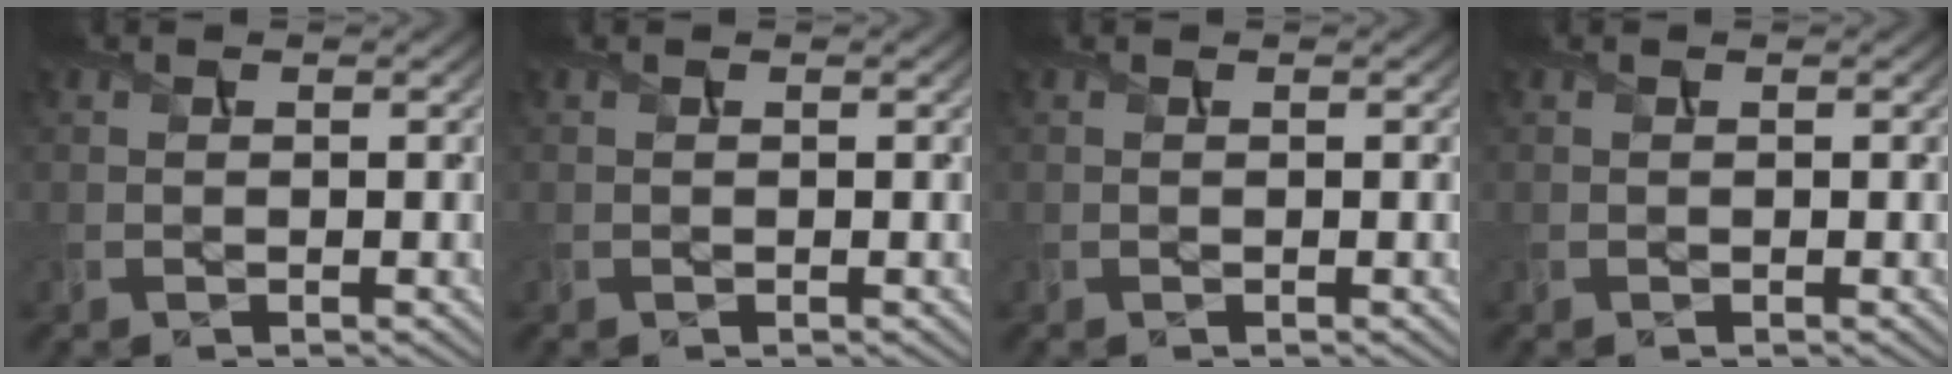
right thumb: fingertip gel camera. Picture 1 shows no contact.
{"total": 0.0}
{"total": 0.0}
{"total": 0.0}